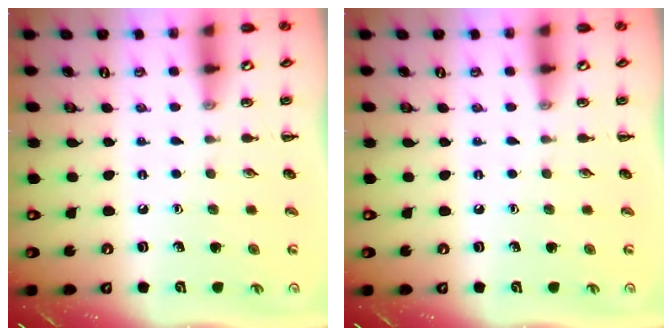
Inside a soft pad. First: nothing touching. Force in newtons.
{"total": 0.0}